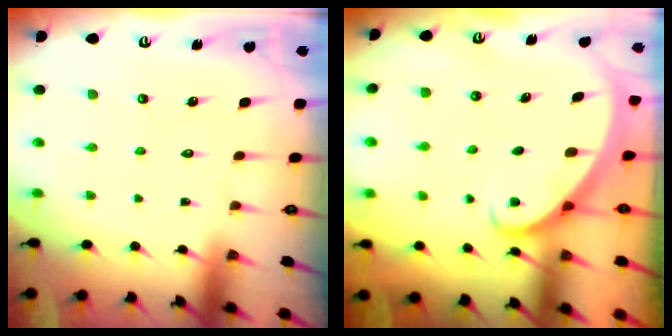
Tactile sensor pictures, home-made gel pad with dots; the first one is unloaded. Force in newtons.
{"total": 2.7, "press": 2.7, "slide": 0.2}